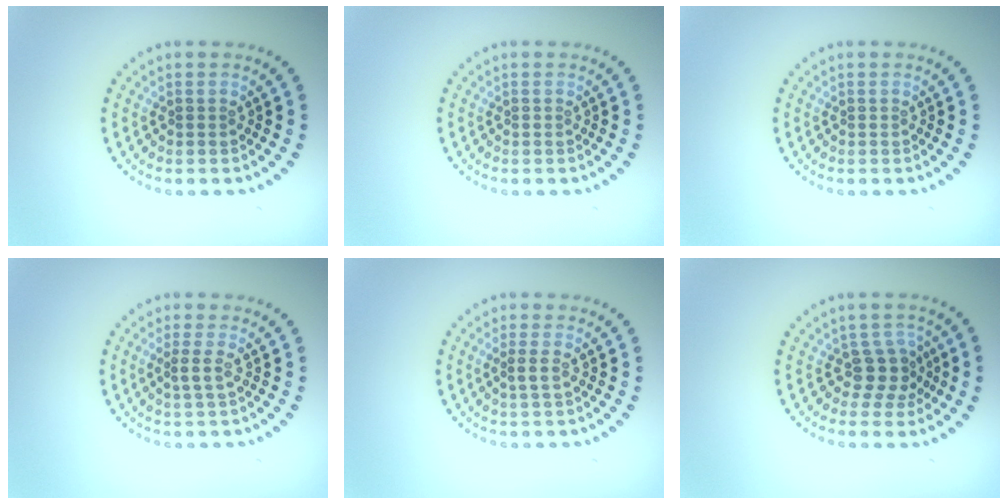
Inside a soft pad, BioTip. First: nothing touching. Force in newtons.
{"total": 0.0}
{"total": 0.0}
{"total": 1.3, "press": 0.9, "slide": 0.9}
{"total": 1.2, "press": 1.0, "slide": 0.7}
{"total": 2.5, "press": 1.9, "slide": 1.6}